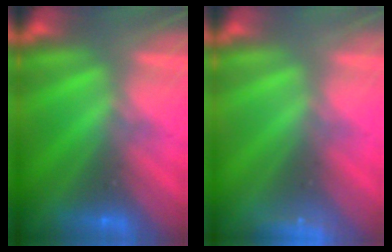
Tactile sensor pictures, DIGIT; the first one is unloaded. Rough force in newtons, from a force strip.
{"total": 2.4}